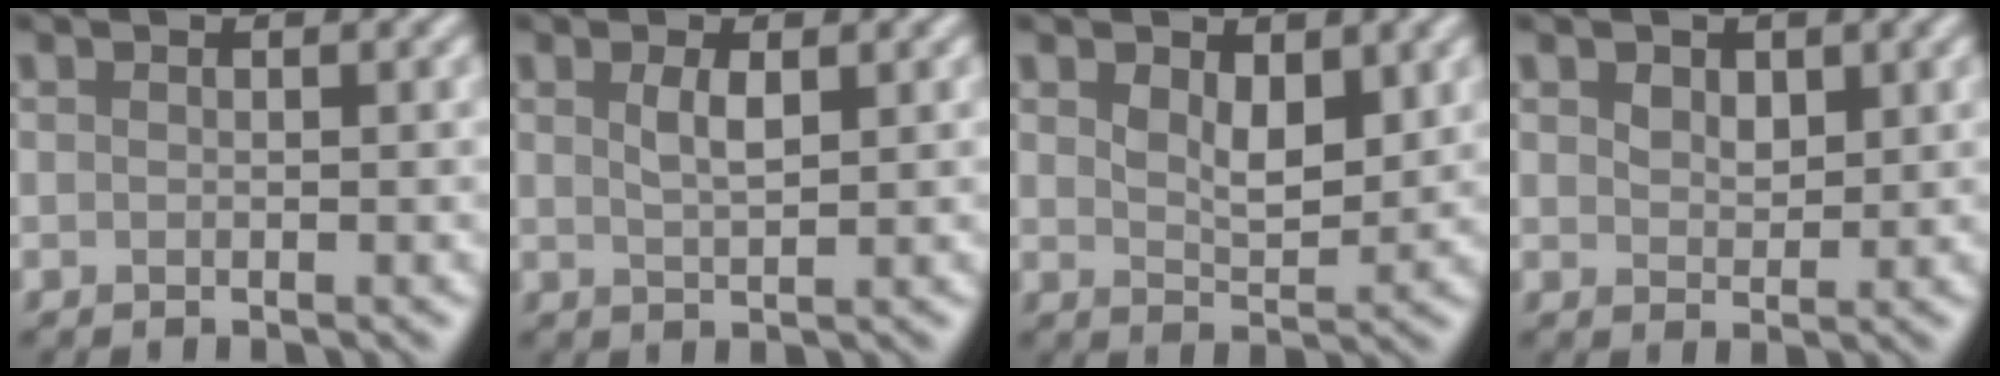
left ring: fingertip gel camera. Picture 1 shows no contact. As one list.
[{"total": 1.8, "force": [0.7, 0.5, 1.5], "torque": [-0.031, -0.001, 0.015]}, {"total": 3.3, "force": [1.3, 1.8, 2.4], "torque": [-0.045, -0.006, 0.029]}, {"total": 1.8, "force": [1.0, 1.2, 1.0], "torque": [-0.020, -0.002, 0.020]}]